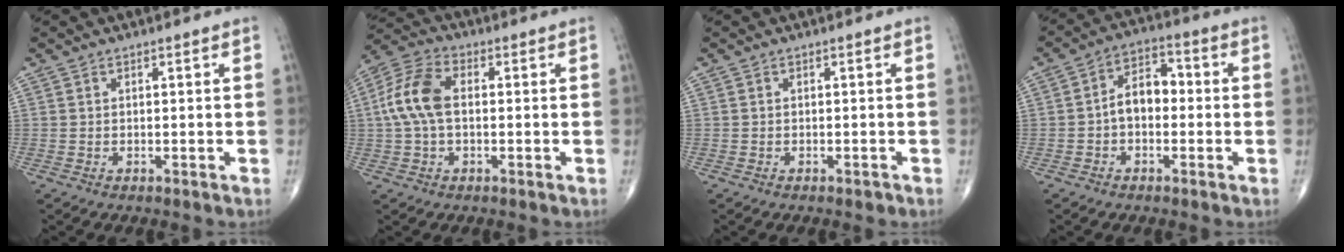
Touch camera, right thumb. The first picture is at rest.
{"total": 10.1, "force": [0.4, 5.9, 8.2], "torque": [-0.182, 0.026, 0.002]}
{"total": 0.7, "force": [-0.5, 0.4, 0.3], "torque": [-0.004, -0.001, -0.007]}
{"total": 7.4, "force": [-0.8, 4.9, 5.6], "torque": [-0.075, 0.030, -0.025]}